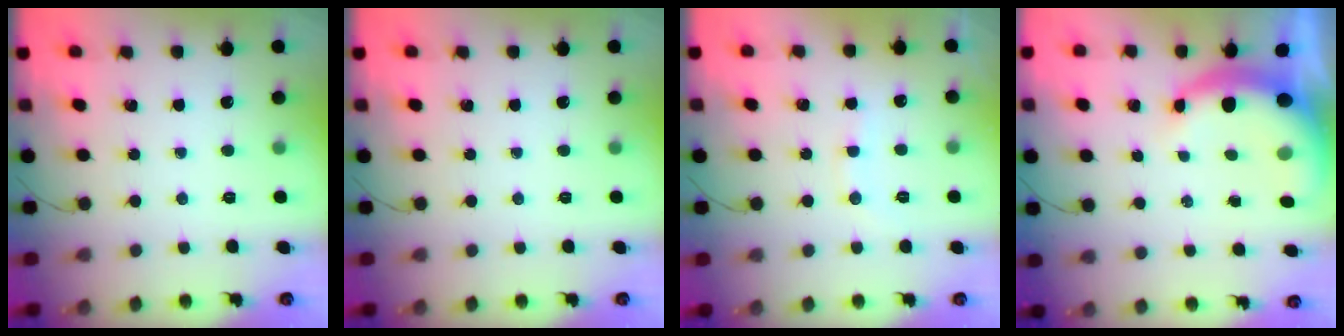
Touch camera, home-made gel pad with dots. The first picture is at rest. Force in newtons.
{"total": 0.0}
{"total": 7.5, "press": 7.4, "slide": 0.7}
{"total": 8.2, "press": 8.0, "slide": 1.8}